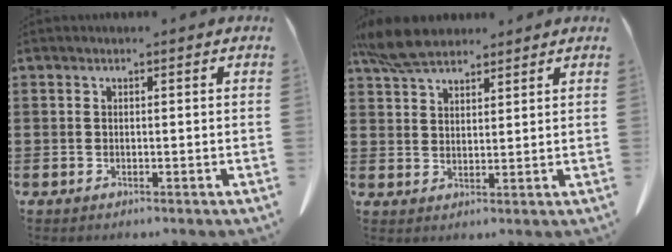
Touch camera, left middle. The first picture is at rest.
{"total": 6.8, "force": [5.8, 2.3, 2.8], "torque": [-0.073, -0.005, 0.110]}